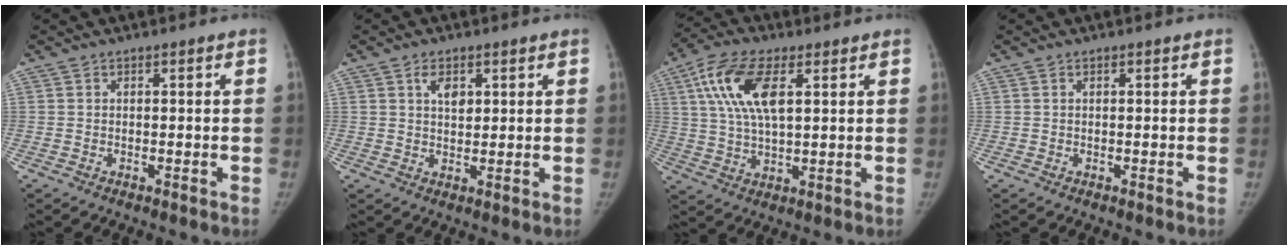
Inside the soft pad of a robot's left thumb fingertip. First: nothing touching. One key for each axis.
{"total": 3.6, "fx": 1.7, "fy": 2.0, "fz": 2.4, "tx": -0.029, "ty": -0.009, "tz": 0.030}
{"total": 12.6, "fx": 4.4, "fy": 5.6, "fz": 10.4, "tx": -0.209, "ty": 0.001, "tz": 0.083}
{"total": 0.0}